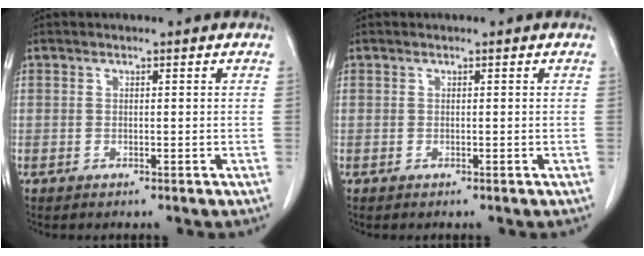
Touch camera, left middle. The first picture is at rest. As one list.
[{"total": 0.0}]